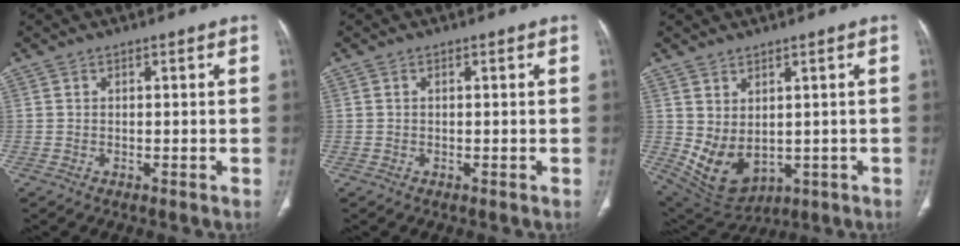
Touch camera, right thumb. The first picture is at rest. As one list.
[{"total": 0.0}, {"total": 9.3, "force": [0.0, 6.2, 7.0], "torque": [-0.112, -0.009, 0.035]}]